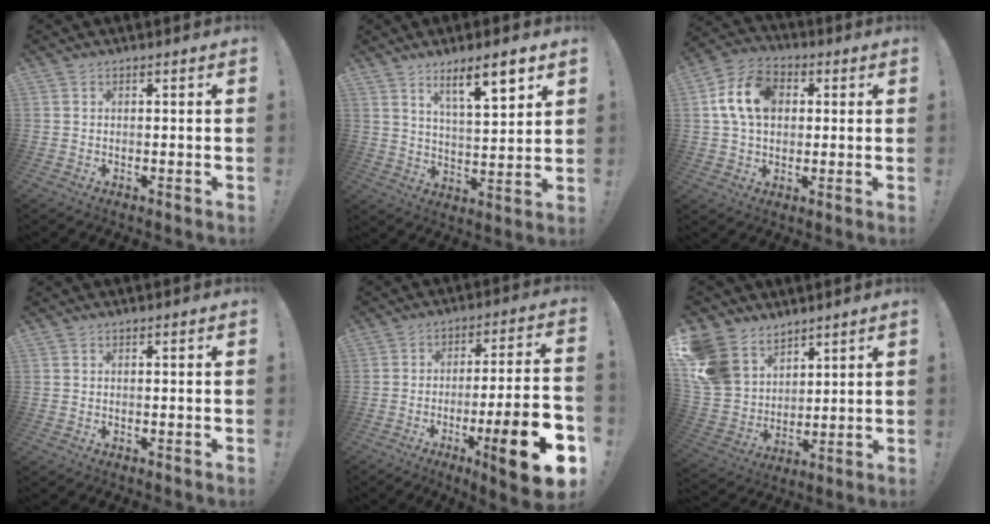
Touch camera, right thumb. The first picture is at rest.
{"total": 11.0, "force": [6.9, 2.2, 8.2], "torque": [-0.113, -0.041, 0.109]}
{"total": 13.9, "force": [3.0, 10.1, 9.1], "torque": [-0.168, 0.014, 0.061]}
{"total": 0.0}
{"total": 18.6, "force": [-7.8, 2.1, 16.7], "torque": [-0.244, 0.032, -0.114]}
{"total": 13.4, "force": [8.3, 9.6, 4.4], "torque": [-0.096, -0.055, 0.170]}